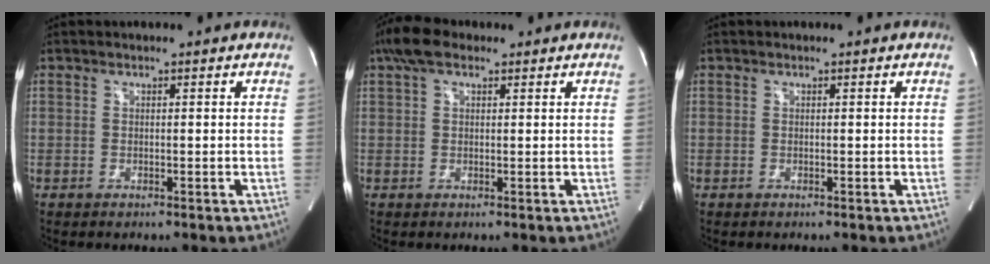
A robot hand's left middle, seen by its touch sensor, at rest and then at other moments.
{"total": 4.9, "force": [3.1, 2.3, 3.1], "torque": [-0.072, 0.031, 0.057]}
{"total": 0.0}